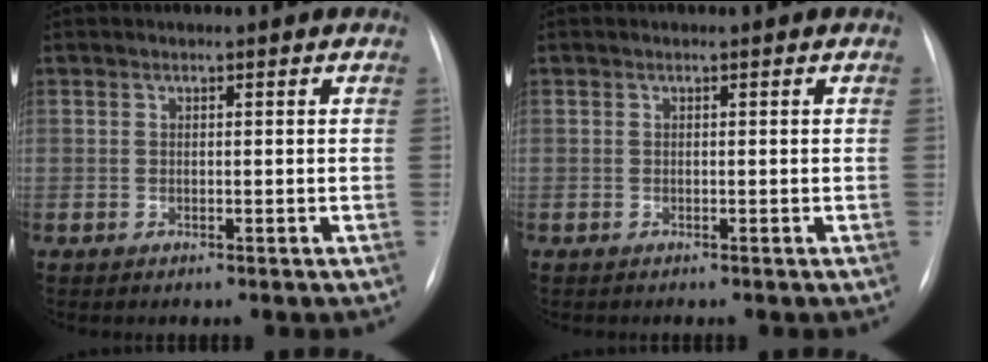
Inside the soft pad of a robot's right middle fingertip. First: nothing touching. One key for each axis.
{"total": 0.0}